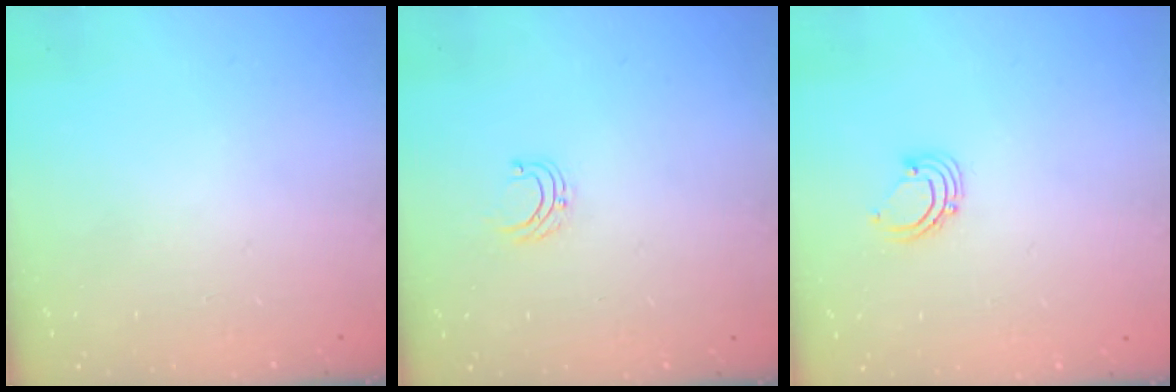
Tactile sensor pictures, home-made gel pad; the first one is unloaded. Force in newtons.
{"total": 4.3, "press": 4.3, "slide": 0.3}
{"total": 2.9, "press": 2.9, "slide": 0.2}